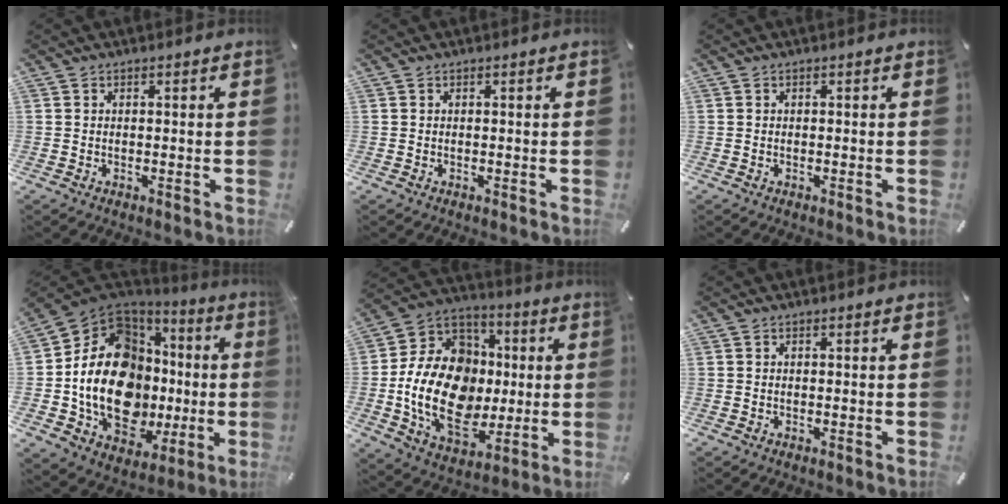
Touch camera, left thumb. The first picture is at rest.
{"total": 0.0}
{"total": 0.0}
{"total": 22.1, "force": [-1.7, 15.4, 15.7], "torque": [-0.328, -0.023, -0.024]}
{"total": 22.3, "force": [-2.6, 17.1, 14.1], "torque": [-0.281, 0.005, -0.032]}
{"total": 0.0}